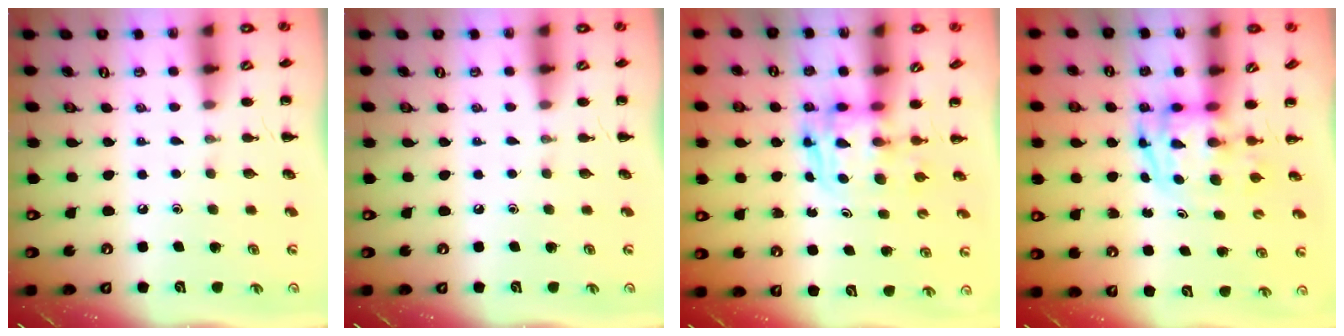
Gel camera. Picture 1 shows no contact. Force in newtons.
{"total": 0.0}
{"total": 2.7, "press": 2.7, "slide": 0.2}
{"total": 3.8, "press": 3.7, "slide": 0.7}